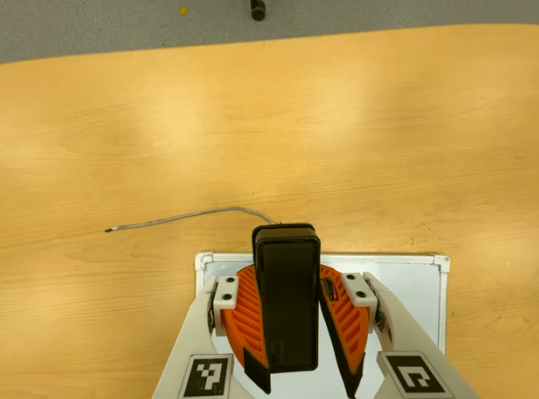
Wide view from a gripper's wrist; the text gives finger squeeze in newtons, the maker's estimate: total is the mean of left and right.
{"total": 9.1, "left": 9.2, "right": 9.1}